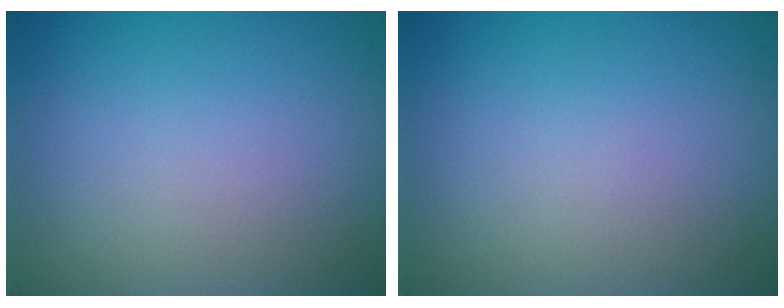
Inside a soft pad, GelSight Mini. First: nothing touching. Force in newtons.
{"total": 0.0}